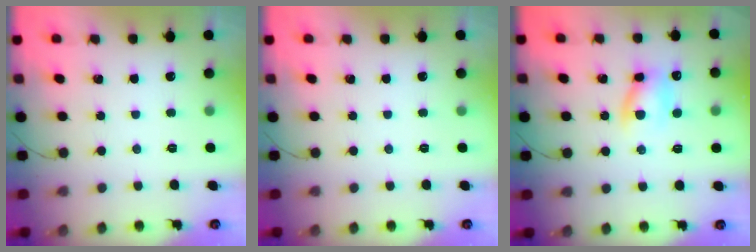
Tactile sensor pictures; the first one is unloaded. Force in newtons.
{"total": 0.0}
{"total": 8.2, "press": 8.0, "slide": 1.8}